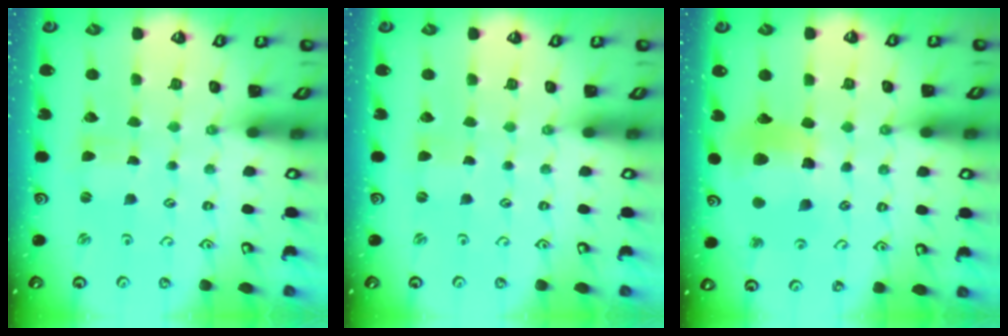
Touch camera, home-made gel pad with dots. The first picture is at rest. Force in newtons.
{"total": 0.0}
{"total": 12.3, "press": 12.2, "slide": 1.3}